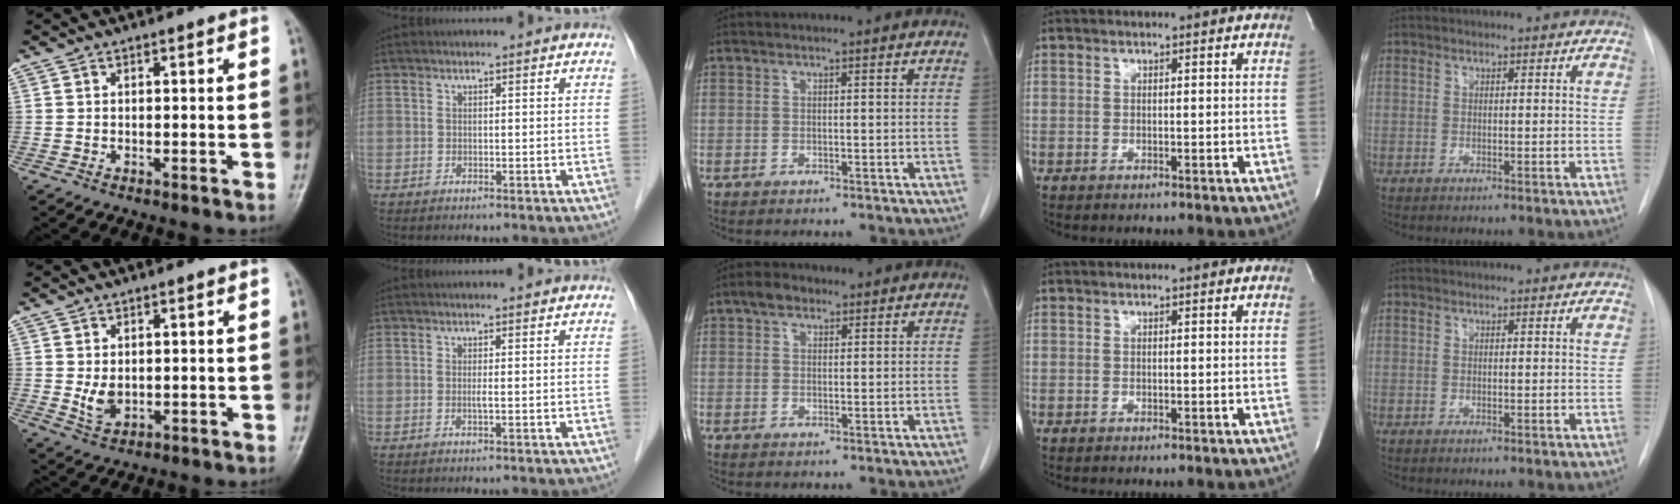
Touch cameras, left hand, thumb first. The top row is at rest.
{"thumb": {"total": 3.6, "force": [0.2, 2.5, 2.6], "torque": [-0.039, -0.009, 0.011]}, "index": {"total": 0.7, "force": [0.0, -0.2, 0.6], "torque": [-0.013, -0.001, -0.001]}, "middle": {"total": 2.9, "force": [1.8, 1.8, 1.5], "torque": [-0.031, 0.011, 0.029]}}